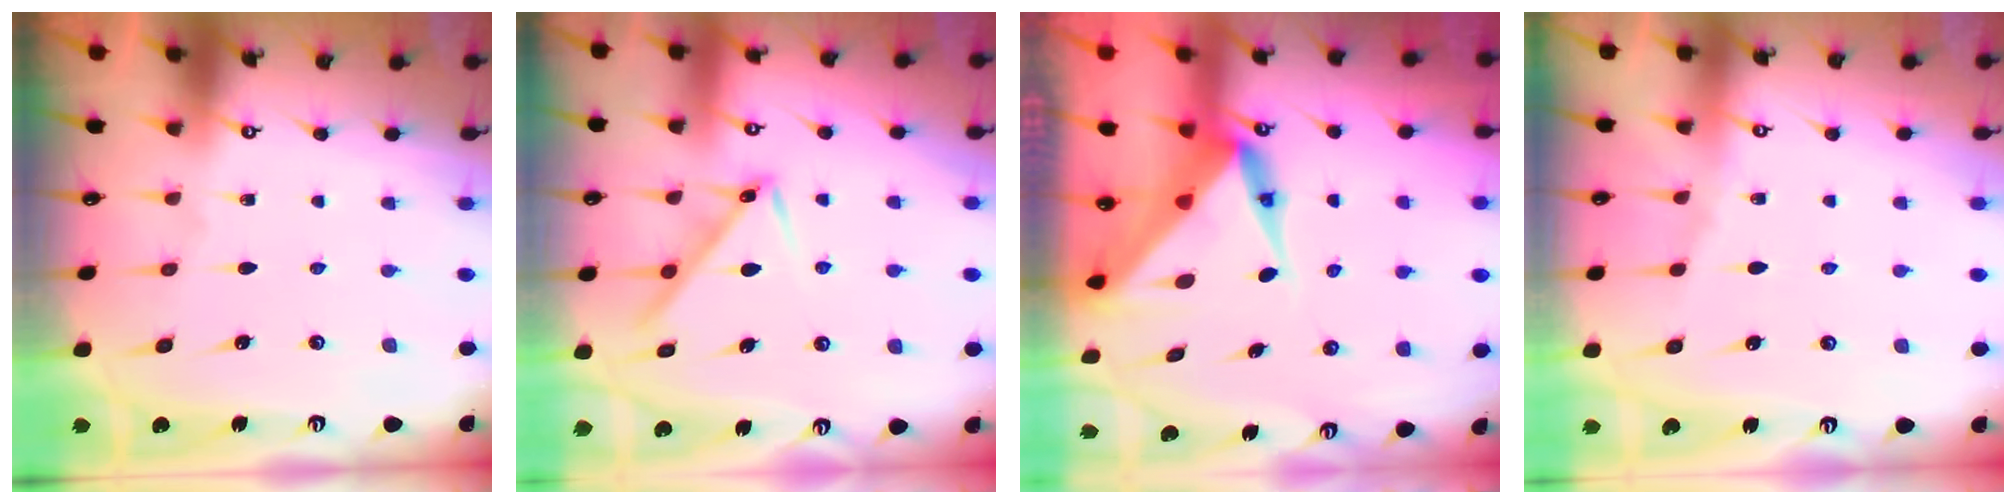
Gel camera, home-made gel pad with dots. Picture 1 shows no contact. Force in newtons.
{"total": 9.2, "press": 9.2, "slide": 0.6}
{"total": 8.7, "press": 8.6, "slide": 0.5}
{"total": 4.3, "press": 4.2, "slide": 0.7}